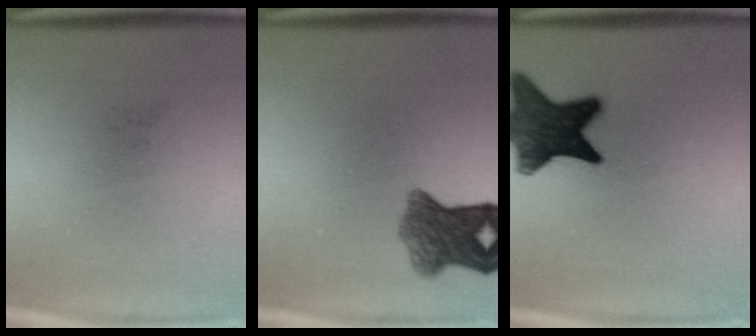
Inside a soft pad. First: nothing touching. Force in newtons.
{"total": 6.7}
{"total": 14.6}